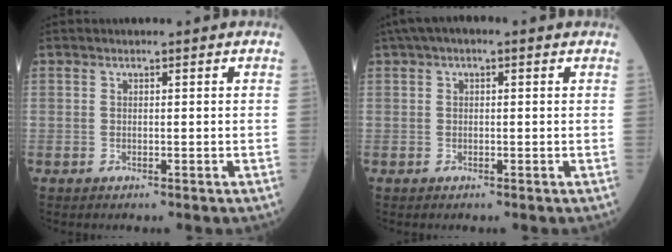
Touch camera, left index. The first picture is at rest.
{"total": 3.9, "force": [2.2, 1.5, 2.8], "torque": [-0.056, 0.033, 0.032]}